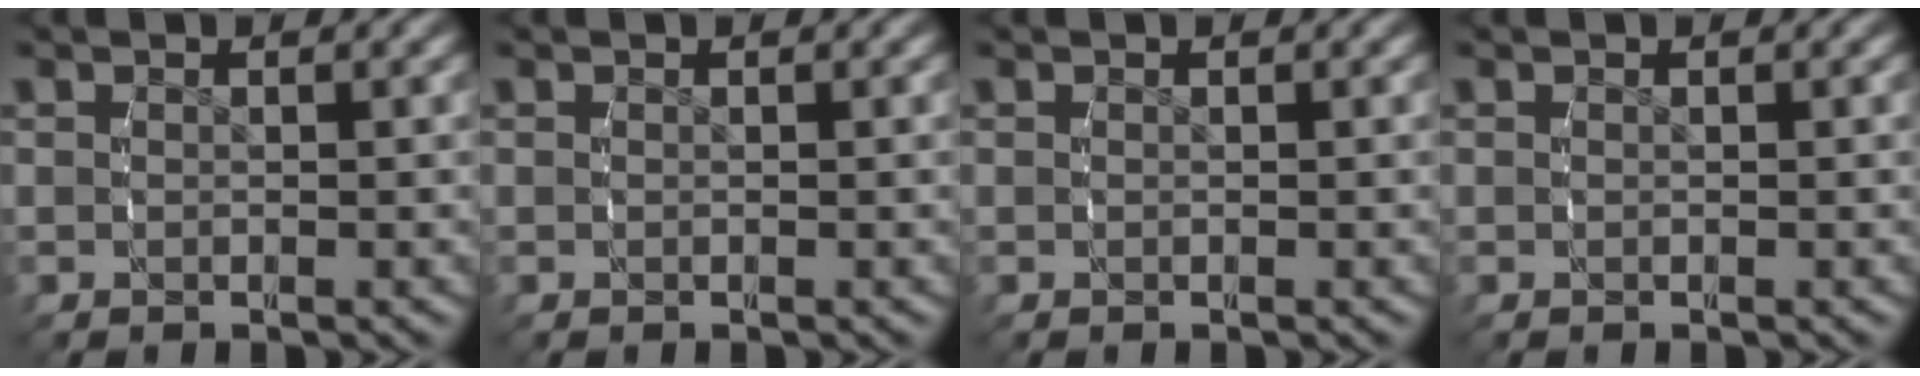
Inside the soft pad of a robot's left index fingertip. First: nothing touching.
{"total": 0.0}
{"total": 0.0}
{"total": 0.0}